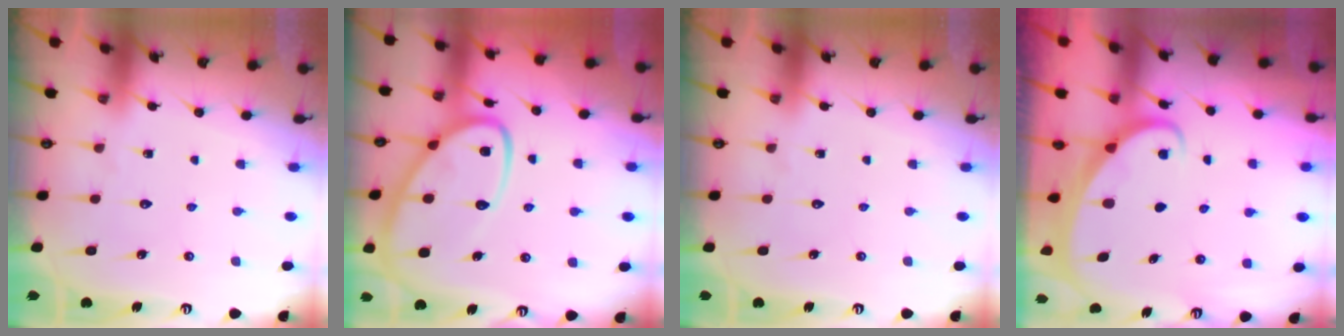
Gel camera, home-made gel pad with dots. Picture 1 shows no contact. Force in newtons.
{"total": 13.3, "press": 13.3, "slide": 1.0}
{"total": 0.0}
{"total": 1.8, "press": 1.7, "slide": 0.2}